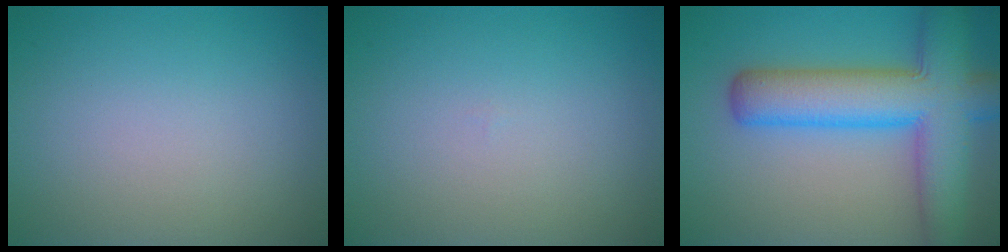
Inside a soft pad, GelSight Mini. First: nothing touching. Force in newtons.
{"total": 0.0}
{"total": 9.8, "press": 9.8, "slide": 0.4}